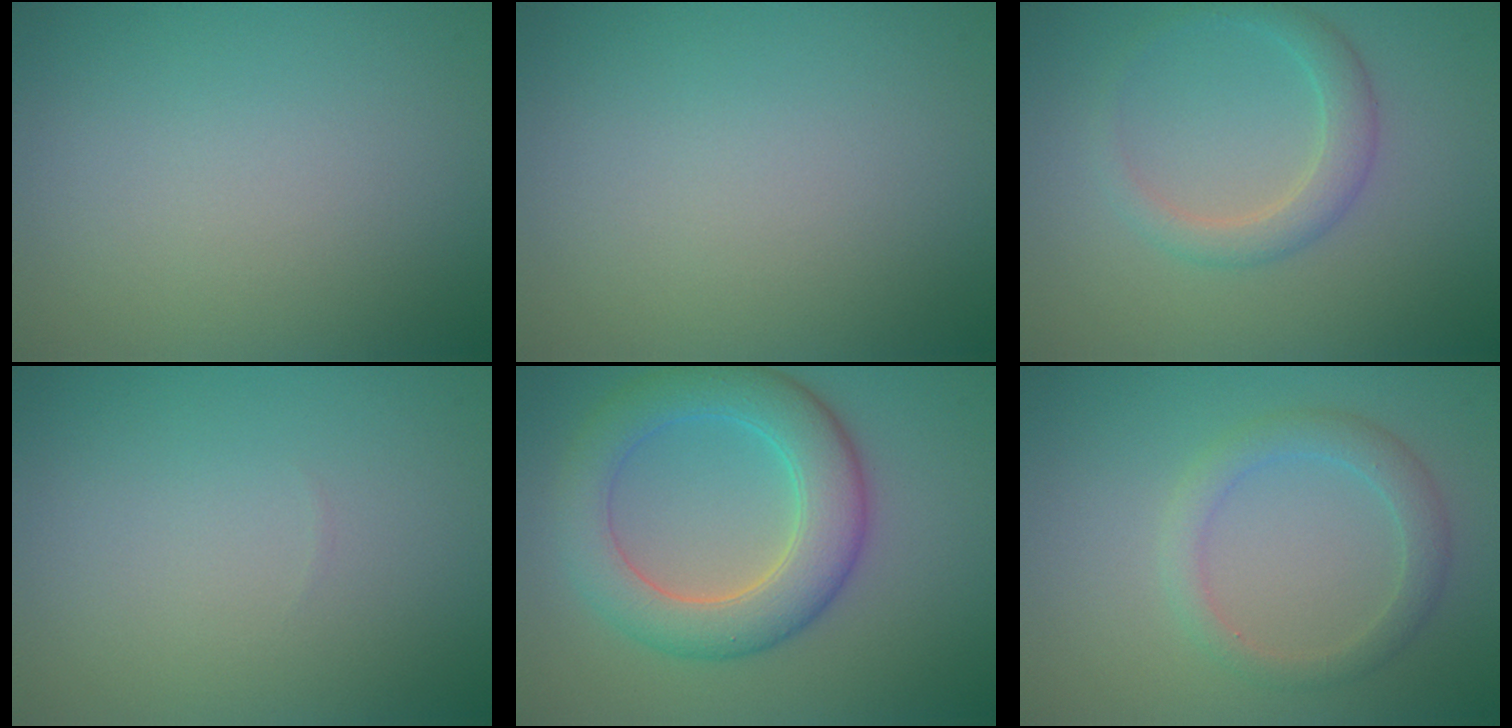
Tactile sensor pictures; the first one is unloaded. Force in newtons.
{"total": 0.0}
{"total": 2.4, "press": 2.4, "slide": 0.1}
{"total": 0.0}
{"total": 6.6, "press": 6.5, "slide": 0.2}
{"total": 2.4, "press": 2.4, "slide": 0.2}